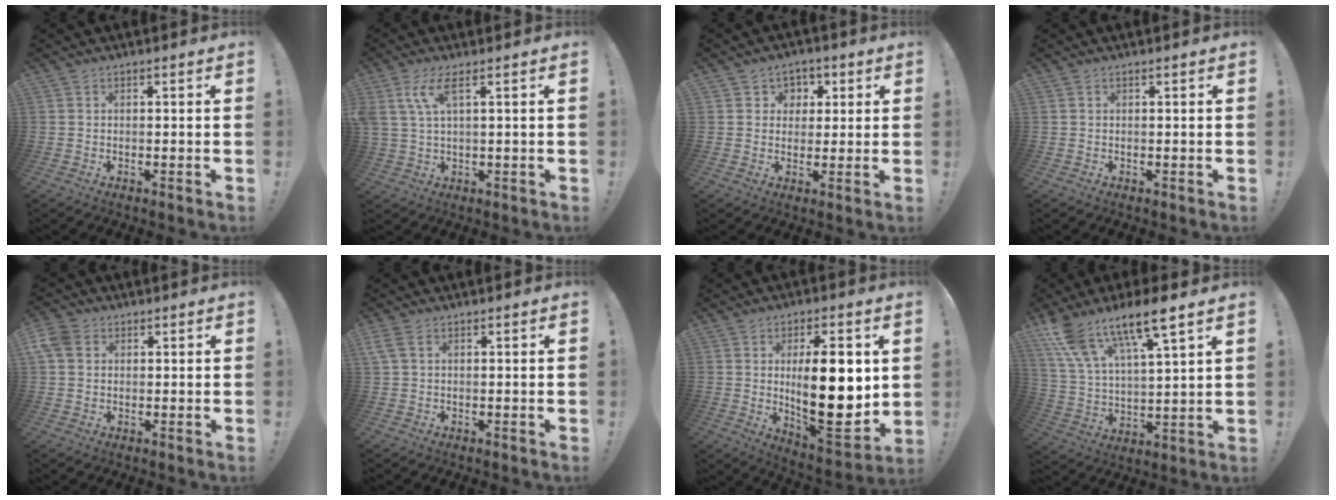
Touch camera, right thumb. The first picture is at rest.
{"total": 7.3, "force": [3.0, 1.9, 6.3], "torque": [-0.130, -0.009, 0.057]}
{"total": 4.8, "force": [0.9, 4.7, 0.6], "torque": [0.001, -0.007, 0.015]}
{"total": 0.0}
{"total": 6.6, "force": [2.3, 5.0, 3.7], "torque": [-0.072, 0.003, 0.049]}
{"total": 3.0, "force": [1.2, 1.2, 2.5], "torque": [-0.051, 0.004, 0.026]}
{"total": 20.1, "force": [1.8, 7.7, 18.4], "torque": [-0.294, -0.025, 0.028]}
{"total": 15.2, "force": [11.7, 3.3, 9.0], "torque": [-0.171, -0.080, 0.201]}